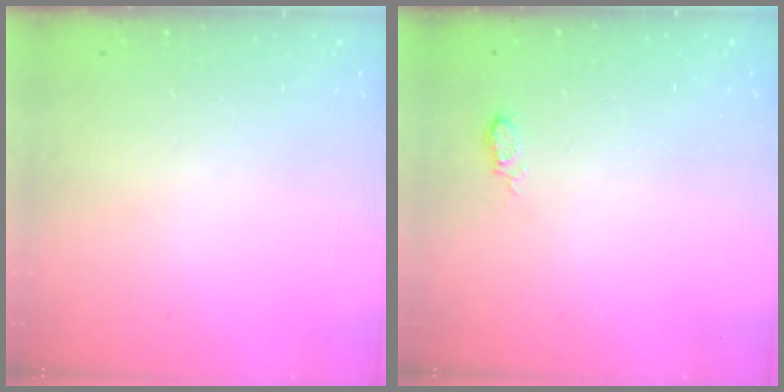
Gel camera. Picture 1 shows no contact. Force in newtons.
{"total": 5.0, "press": 5.0, "slide": 0.7}